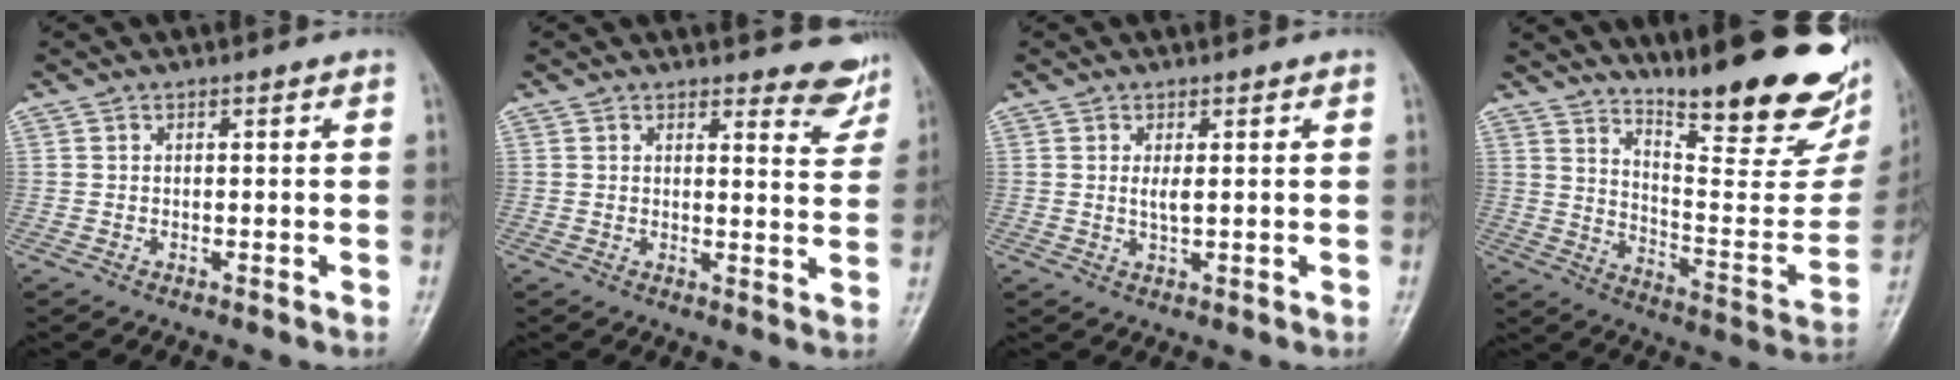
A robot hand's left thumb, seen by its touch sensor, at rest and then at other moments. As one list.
[{"total": 6.1, "force": [5.6, 1.9, 1.3], "torque": [0.010, -0.047, 0.052]}, {"total": 2.2, "force": [0.7, 0.6, 2.0], "torque": [-0.038, -0.006, 0.013]}, {"total": 27.2, "force": [20.0, 6.2, 17.4], "torque": [-0.219, -0.128, 0.283]}]